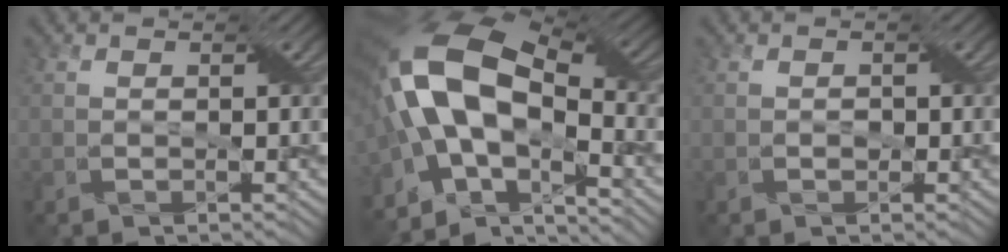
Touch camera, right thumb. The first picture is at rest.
{"total": 16.9, "force": [-2.6, 8.5, 14.4], "torque": [-0.291, 0.005, -0.052]}
{"total": 0.7, "force": [-0.2, 0.6, 0.2], "torque": [-0.001, -0.001, -0.004]}